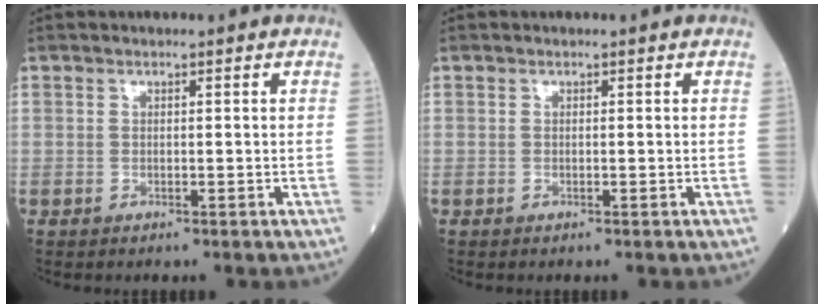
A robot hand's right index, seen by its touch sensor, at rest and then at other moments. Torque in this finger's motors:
{"motor_torque": [0.01, -0.01, 0.00, 0.00]}